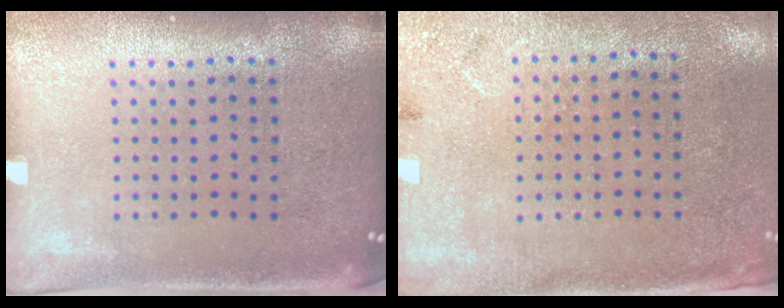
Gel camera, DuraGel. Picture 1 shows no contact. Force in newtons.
{"total": 2.7, "press": 2.2, "slide": 1.6}